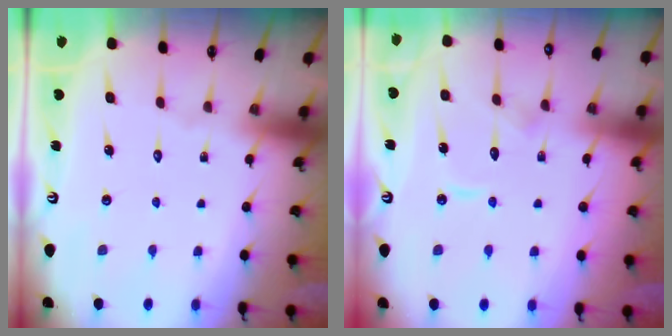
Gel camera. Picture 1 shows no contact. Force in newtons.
{"total": 8.5, "press": 8.5, "slide": 0.7}